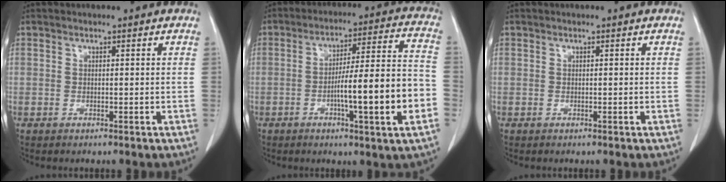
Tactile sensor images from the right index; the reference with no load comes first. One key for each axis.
{"total": 15.2, "fx": -4.3, "fy": 0.3, "fz": 14.6, "tx": -0.226, "ty": 0.010, "tz": -0.067}
{"total": 0.0}